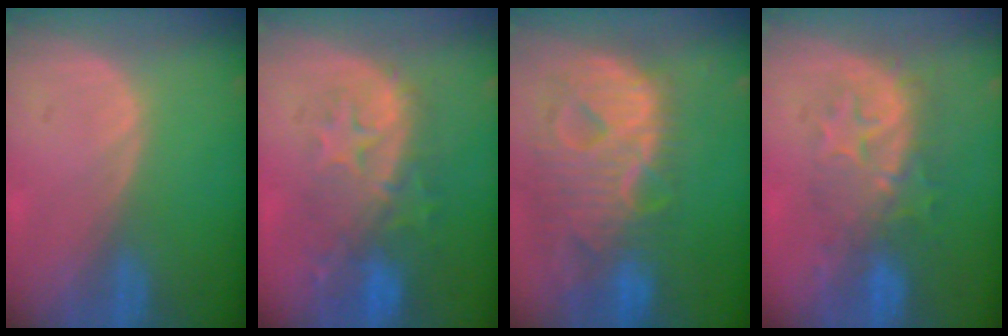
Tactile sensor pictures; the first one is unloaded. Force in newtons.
{"total": 9.8, "press": 9.0, "slide": 4.1}
{"total": 13.0, "press": 10.9, "slide": 7.0}
{"total": 8.4, "press": 8.2, "slide": 2.0}